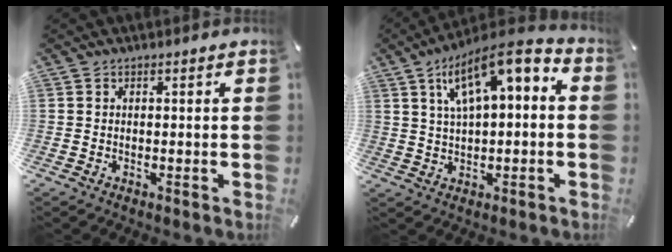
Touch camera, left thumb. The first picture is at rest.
{"total": 11.9, "force": [5.4, 5.4, 9.1], "torque": [-0.148, -0.020, 0.096]}